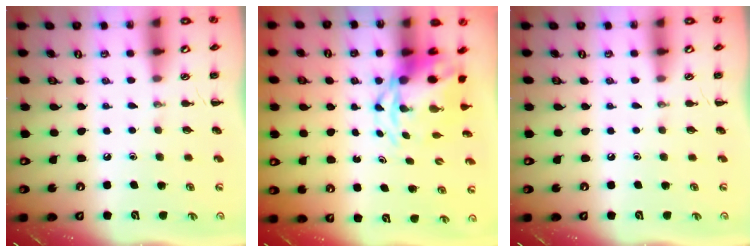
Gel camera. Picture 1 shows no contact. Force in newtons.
{"total": 5.5, "press": 5.3, "slide": 1.3}
{"total": 0.0}